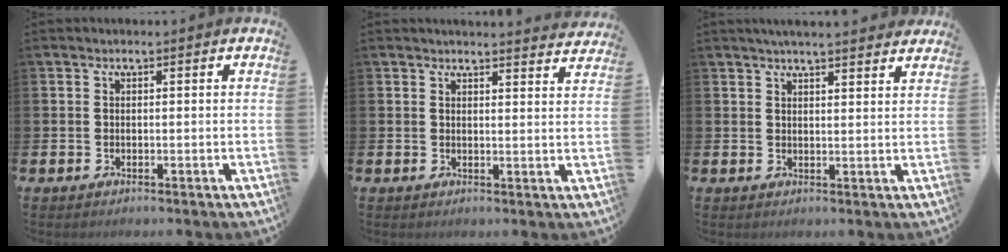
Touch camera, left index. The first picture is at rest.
{"total": 2.9, "force": [2.9, -0.1, 0.0], "torque": [0.003, -0.021, 0.051]}
{"total": 3.8, "force": [3.8, -0.2, 0.8], "torque": [-0.022, -0.013, 0.068]}